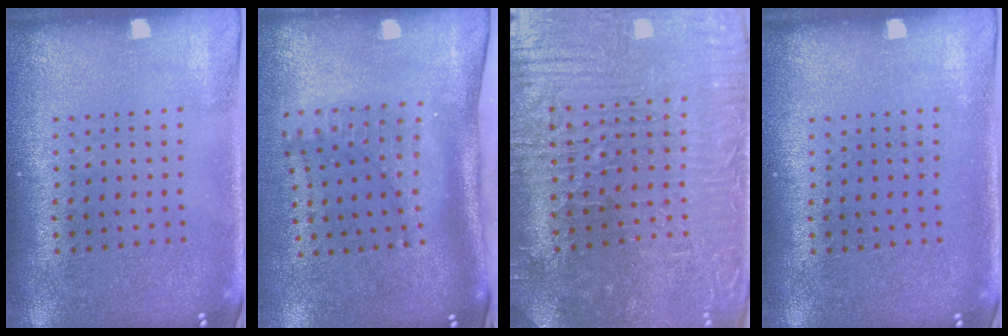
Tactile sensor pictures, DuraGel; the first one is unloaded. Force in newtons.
{"total": 2.0, "press": 1.5, "slide": 1.3}
{"total": 3.8, "press": 3.8, "slide": 0.4}
{"total": 0.0}